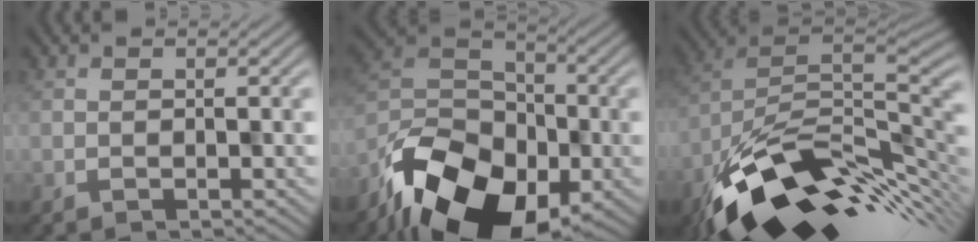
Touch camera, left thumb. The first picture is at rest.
{"total": 16.9, "force": [-10.9, 9.7, 8.5], "torque": [-0.182, -0.051, -0.180]}
{"total": 14.9, "force": [-7.2, 6.8, 11.2], "torque": [-0.209, -0.020, -0.126]}